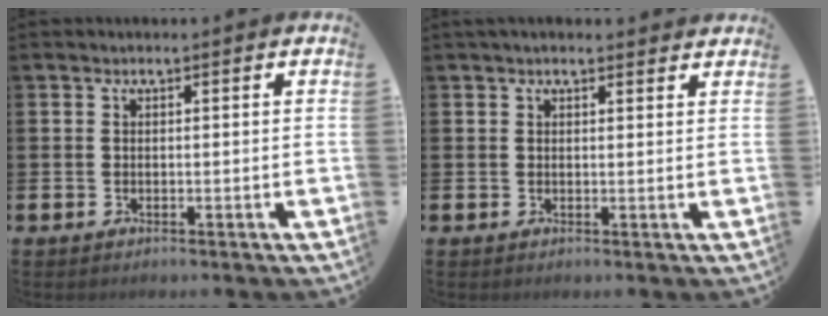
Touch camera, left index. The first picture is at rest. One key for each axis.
{"total": 1.5, "fx": 1.4, "fy": 0.3, "fz": 0.4, "tx": 0.000, "ty": -0.002, "tz": 0.024}